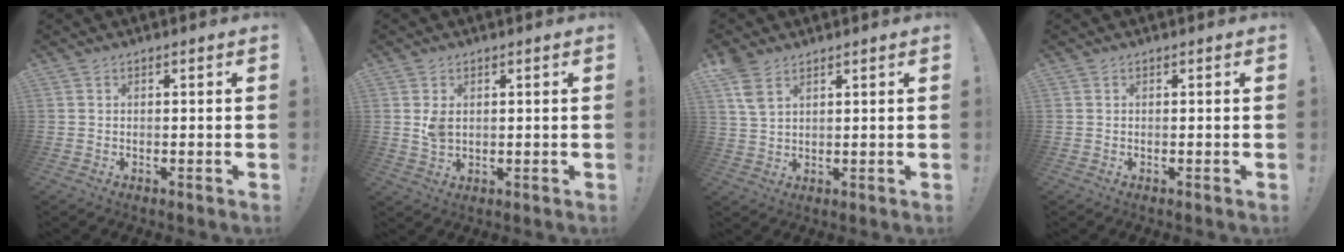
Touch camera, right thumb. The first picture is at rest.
{"total": 3.7, "force": [0.9, 2.4, 2.6], "torque": [-0.040, 0.000, 0.017]}
{"total": 6.2, "force": [3.8, 3.2, 3.8], "torque": [-0.066, -0.012, 0.075]}
{"total": 0.0}